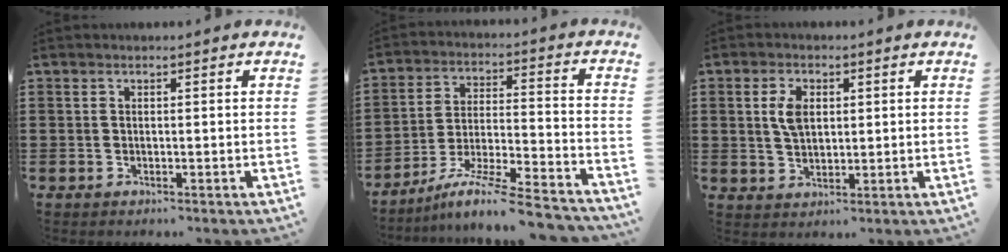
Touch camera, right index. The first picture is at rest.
{"total": 9.5, "force": [-7.9, 0.4, 5.3], "torque": [-0.101, 0.001, -0.157]}
{"total": 4.6, "force": [1.0, 2.7, 3.6], "torque": [-0.078, 0.011, 0.017]}